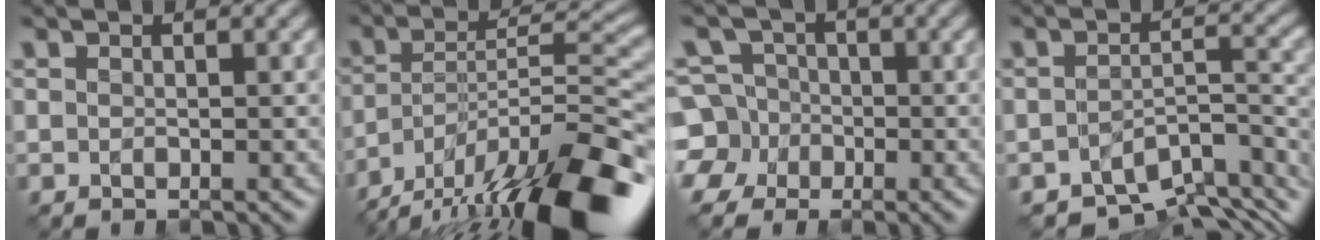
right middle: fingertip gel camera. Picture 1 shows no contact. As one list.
[{"total": 16.7, "force": [-12.2, 4.3, 10.6], "torque": [-0.200, 0.008, -0.201]}, {"total": 7.1, "force": [-1.8, 6.6, 1.8], "torque": [-0.044, 0.015, -0.066]}, {"total": 7.3, "force": [-5.5, 2.9, 3.8], "torque": [-0.047, -0.018, -0.079]}]